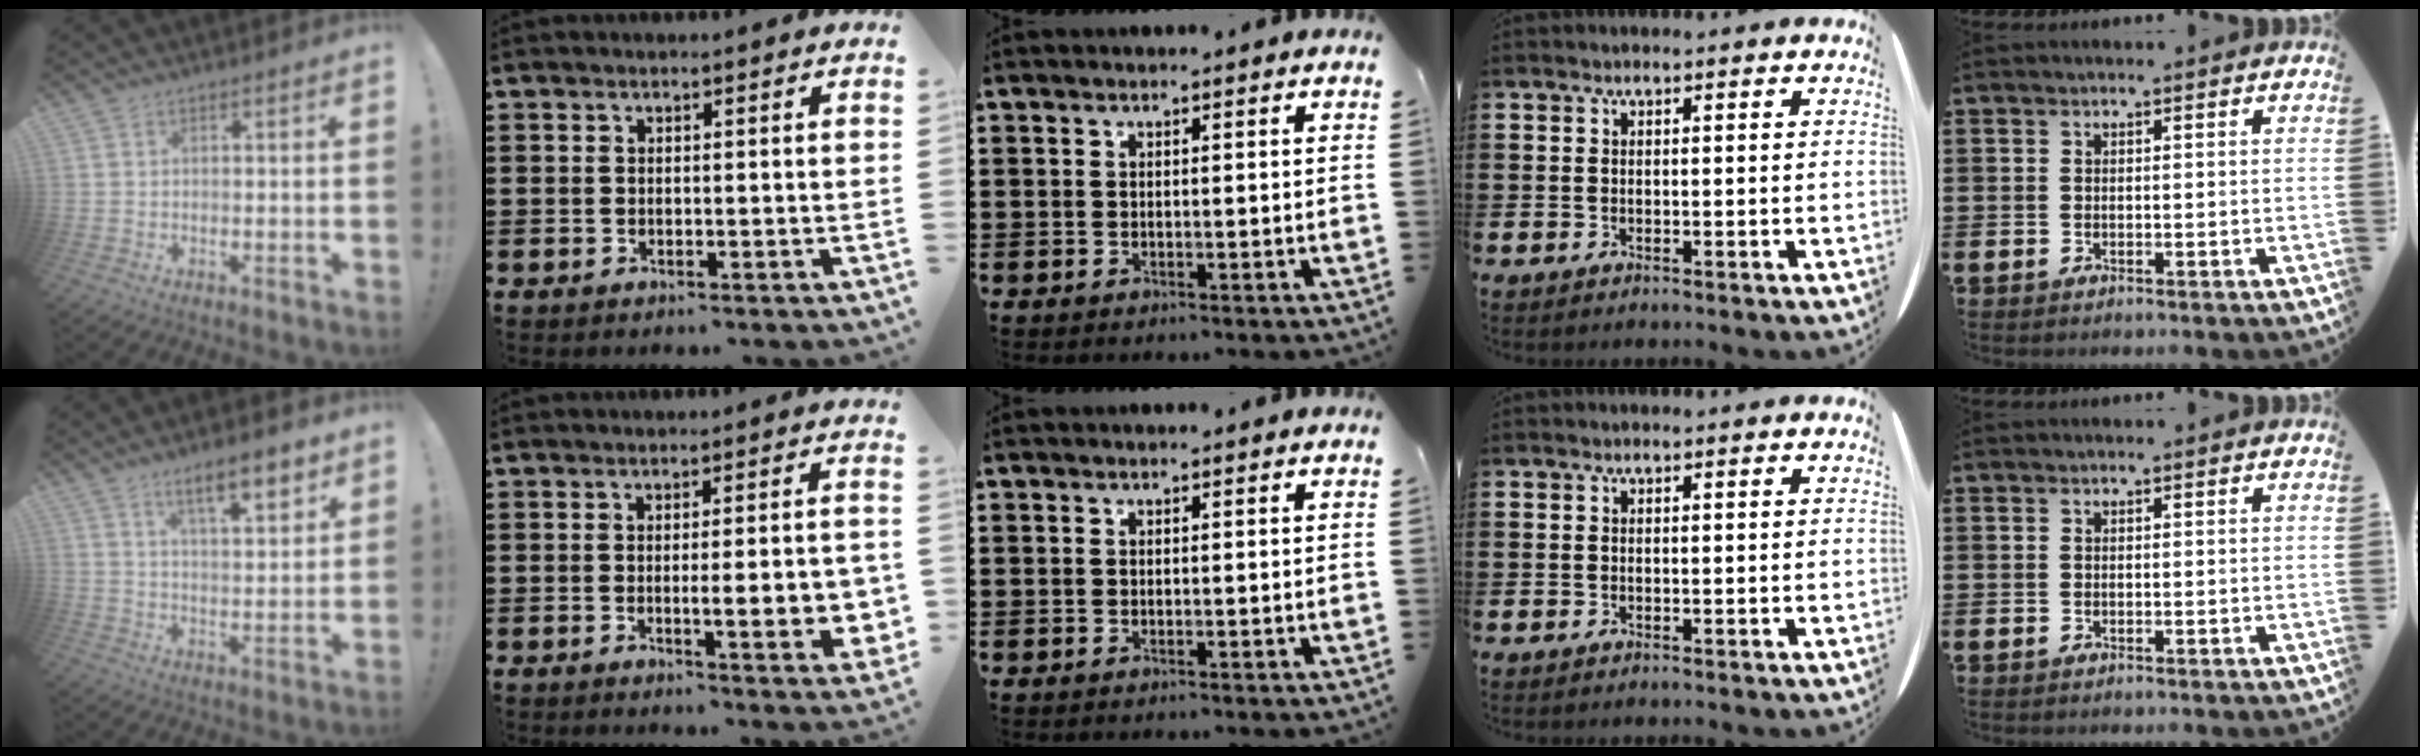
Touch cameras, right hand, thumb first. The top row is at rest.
{"thumb": {"total": 10.2, "force": [6.8, 2.3, 7.2], "torque": [-0.095, -0.039, 0.109]}, "index": {"total": 7.2, "force": [-1.0, 1.2, 7.0], "torque": [-0.097, -0.010, -0.017]}}